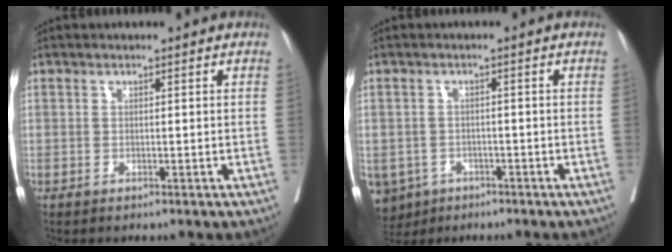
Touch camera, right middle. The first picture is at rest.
{"total": 7.4, "force": [-4.2, 5.9, 1.7], "torque": [-0.048, -0.001, -0.062]}